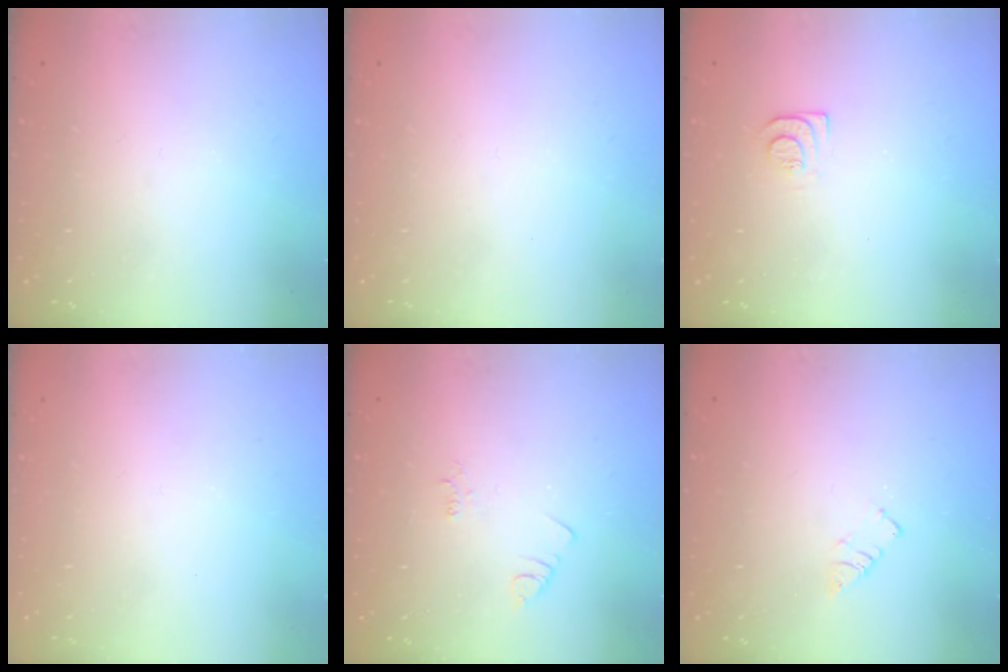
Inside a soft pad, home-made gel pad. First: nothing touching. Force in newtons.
{"total": 1.7, "press": 1.7, "slide": 0.1}
{"total": 6.7, "press": 6.6, "slide": 0.7}
{"total": 1.5, "press": 1.5, "slide": 0.1}
{"total": 1.9, "press": 1.9, "slide": 0.3}
{"total": 2.9, "press": 2.9, "slide": 0.4}